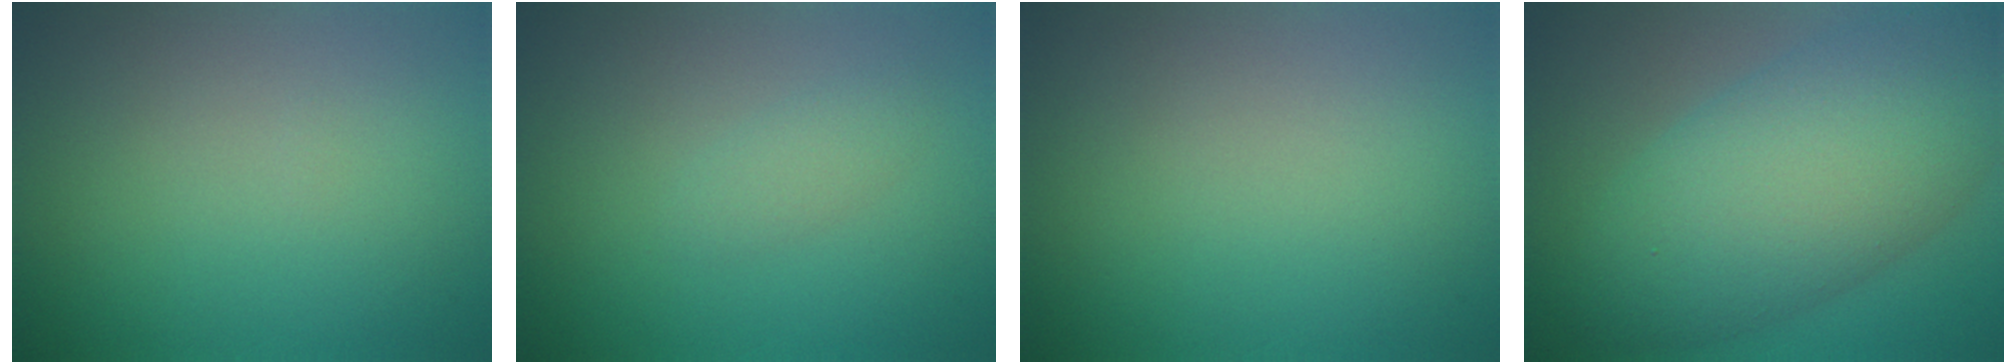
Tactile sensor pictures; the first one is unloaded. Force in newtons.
{"total": 1.2, "press": 1.1, "slide": 0.1}
{"total": 0.0}
{"total": 10.0, "press": 10.0, "slide": 0.3}